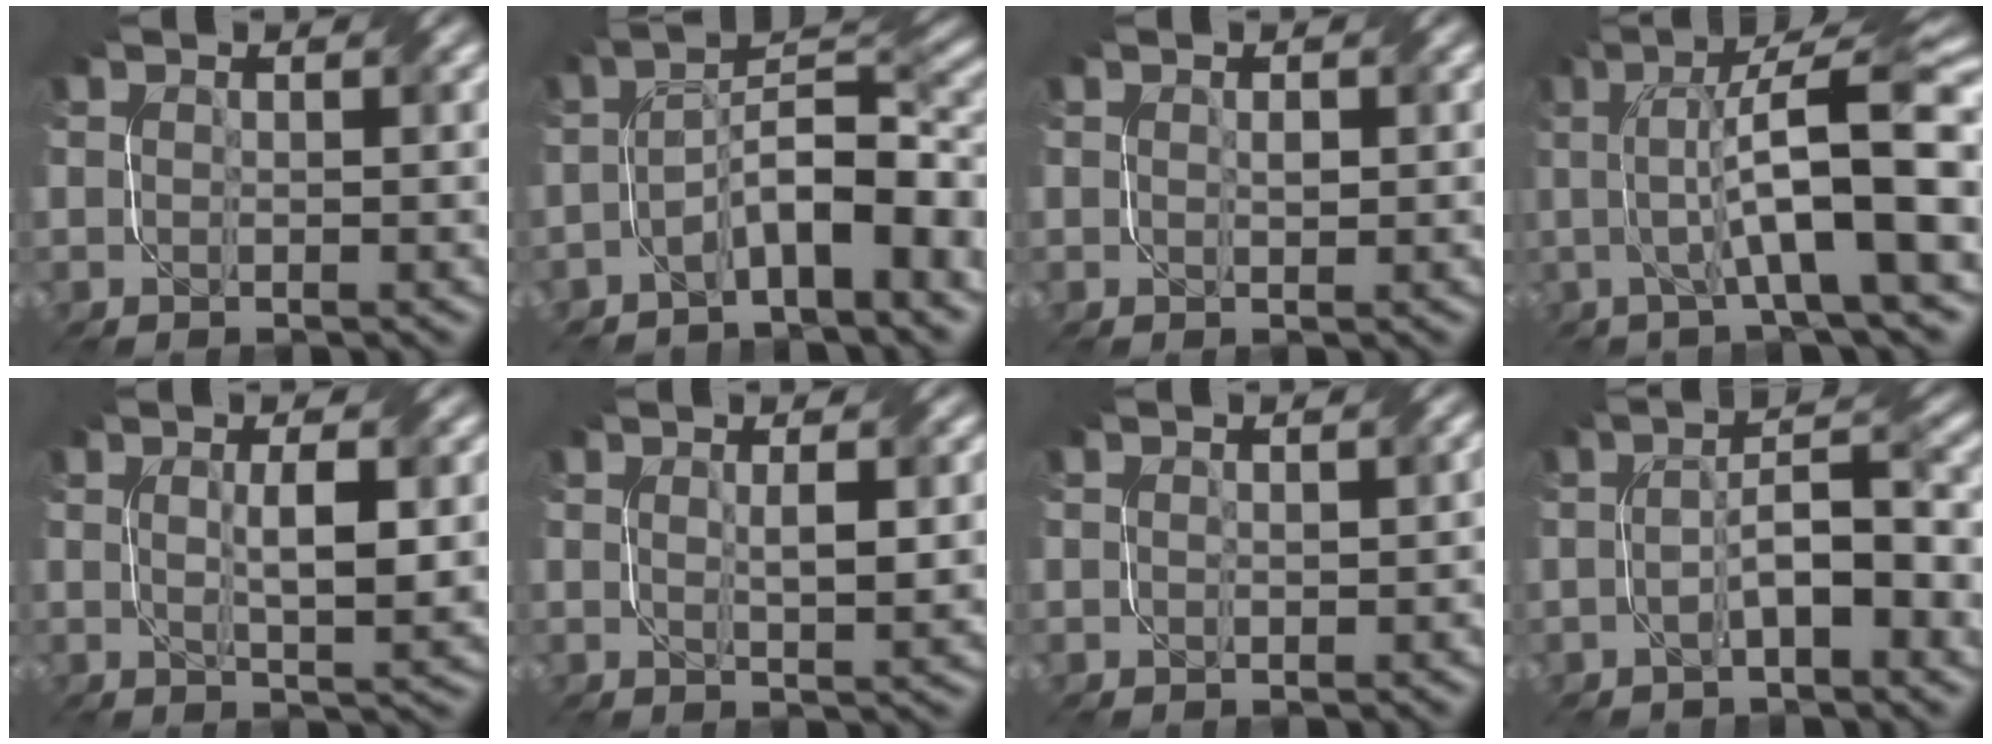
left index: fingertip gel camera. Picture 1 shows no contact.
{"total": 7.5, "force": [-3.4, 2.2, 6.3], "torque": [-0.092, 0.017, -0.065]}
{"total": 0.7, "force": [0.0, 0.4, 0.5], "torque": [-0.007, 0.000, 0.002]}
{"total": 11.2, "force": [0.3, 2.2, 10.9], "torque": [-0.159, 0.013, 0.001]}
{"total": 4.3, "force": [0.3, 0.9, 4.2], "torque": [-0.071, 0.000, 0.011]}
{"total": 2.6, "force": [0.3, 0.5, 2.5], "torque": [-0.044, -0.001, 0.009]}
{"total": 1.1, "force": [-0.1, 0.7, 0.9], "torque": [-0.012, 0.001, 0.004]}
{"total": 5.0, "force": [-1.5, 1.5, 4.5], "torque": [-0.078, 0.010, -0.027]}